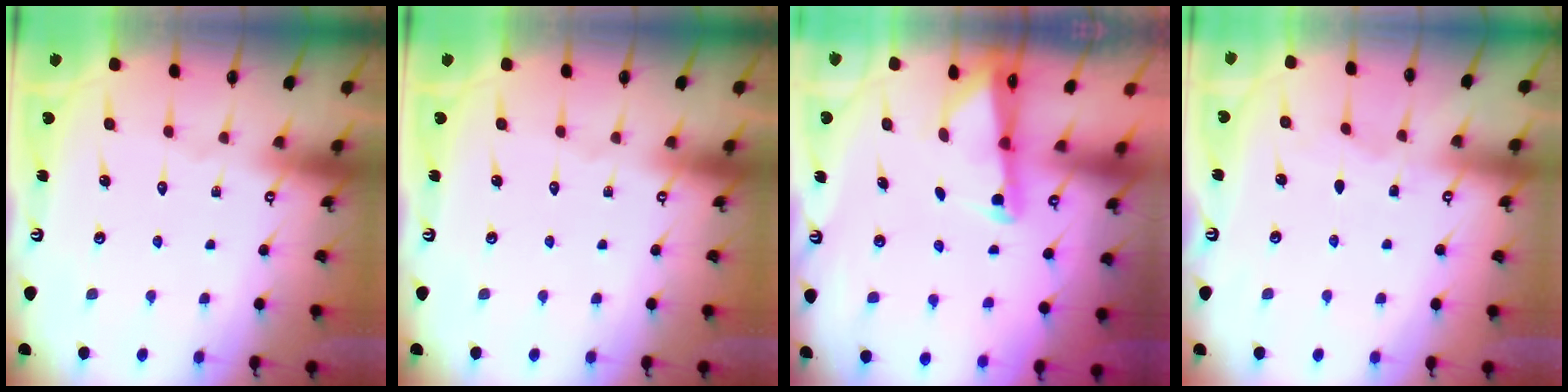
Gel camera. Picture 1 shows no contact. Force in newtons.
{"total": 0.0}
{"total": 1.6, "press": 1.6, "slide": 0.3}
{"total": 3.0, "press": 2.9, "slide": 0.5}